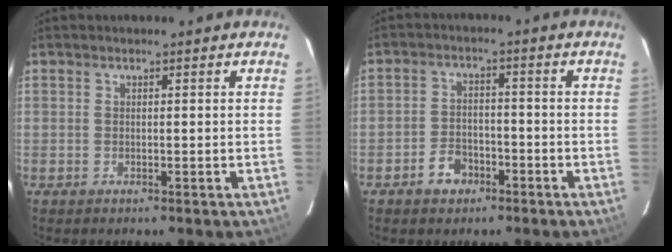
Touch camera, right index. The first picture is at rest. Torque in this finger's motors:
{"motor_torque": [0.51, -0.62, -0.04, -0.08]}